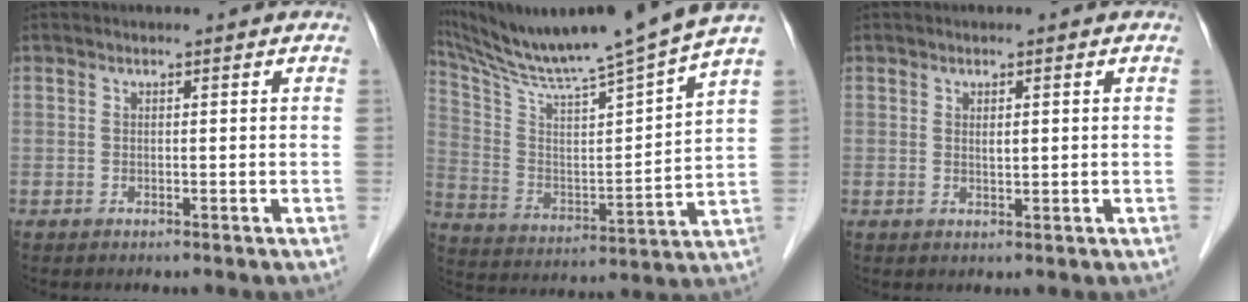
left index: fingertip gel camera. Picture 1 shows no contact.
{"total": 20.8, "force": [17.8, -1.6, 10.6], "torque": [-0.186, -0.029, 0.287]}
{"total": 1.1, "force": [0.3, 0.3, 1.0], "torque": [-0.019, -0.002, 0.008]}